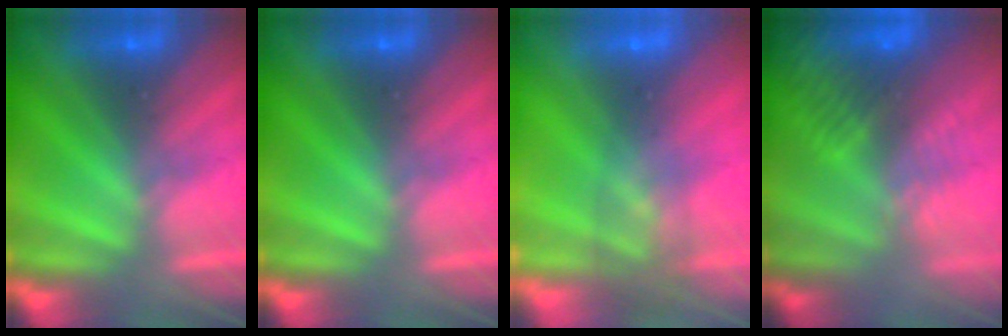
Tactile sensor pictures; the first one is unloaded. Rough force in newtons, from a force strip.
{"total": 0.0}
{"total": 7.8}
{"total": 8.3}